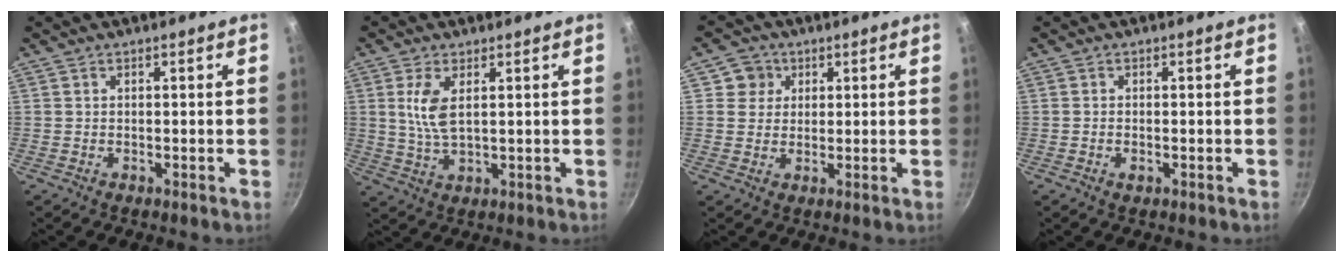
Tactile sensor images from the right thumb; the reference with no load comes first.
{"total": 6.1, "force": [1.6, 2.6, 5.3], "torque": [-0.107, -0.009, 0.037]}
{"total": 4.5, "force": [1.5, 4.2, 0.5], "torque": [0.033, 0.004, 0.018]}
{"total": 1.1, "force": [-0.4, 0.6, 0.9], "torque": [-0.021, 0.001, -0.008]}